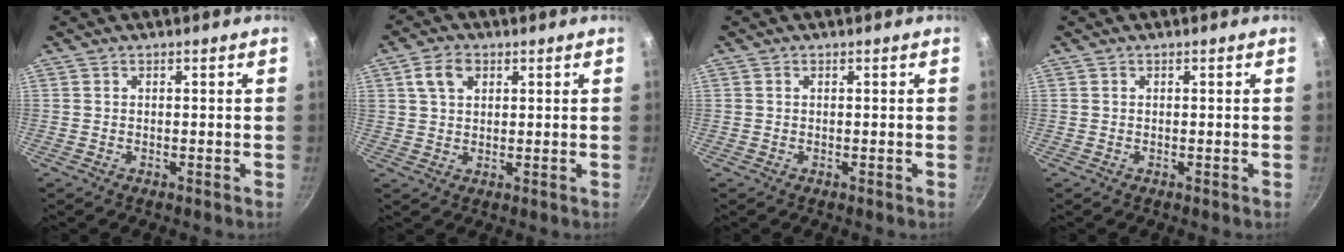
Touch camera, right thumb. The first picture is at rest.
{"total": 5.2, "force": [2.1, 3.5, 3.2], "torque": [-0.048, 0.003, 0.035]}
{"total": 0.0}
{"total": 0.0}